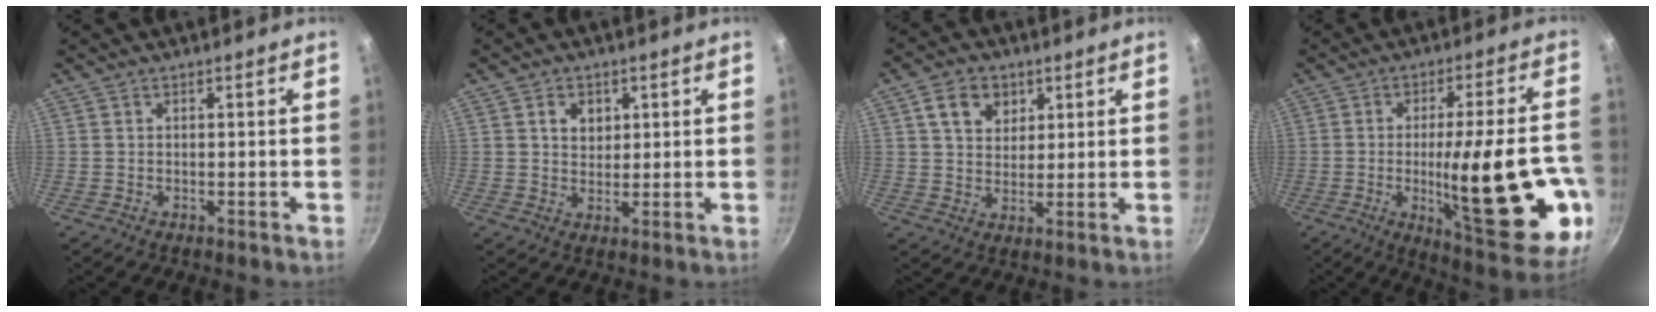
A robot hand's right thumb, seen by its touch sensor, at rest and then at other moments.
{"total": 4.0, "force": [1.4, 3.1, 2.1], "torque": [-0.016, -0.006, 0.024]}
{"total": 7.2, "force": [3.1, 5.5, 3.6], "torque": [-0.036, -0.005, 0.050]}
{"total": 25.1, "force": [-5.5, 6.7, 23.5], "torque": [-0.308, 0.003, -0.066]}